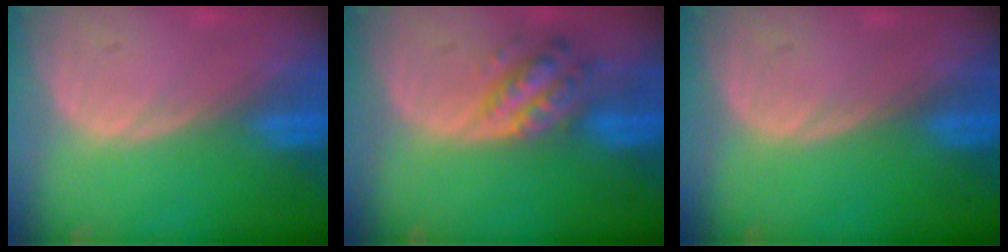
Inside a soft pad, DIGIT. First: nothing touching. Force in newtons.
{"total": 6.2, "press": 5.6, "slide": 2.7}
{"total": 0.0}